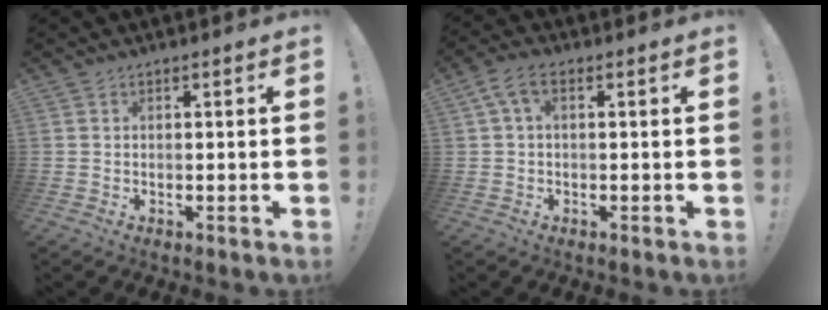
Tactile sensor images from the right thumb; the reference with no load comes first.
{"total": 4.8, "force": [1.2, 2.1, 4.1], "torque": [-0.084, 0.000, 0.023]}